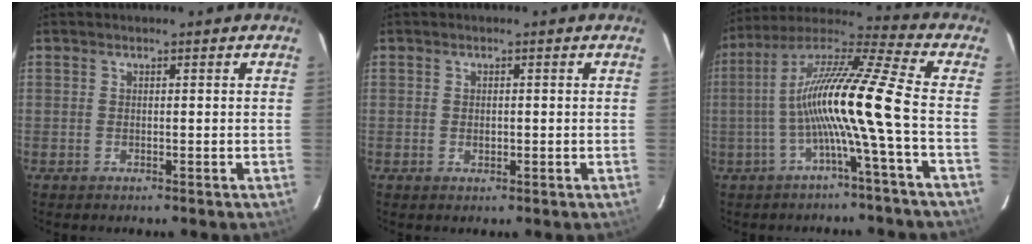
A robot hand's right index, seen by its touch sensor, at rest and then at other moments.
{"total": 1.3, "force": [-0.1, 1.0, 0.8], "torque": [-0.012, 0.003, -0.001]}
{"total": 14.5, "force": [-3.4, -1.7, 14.0], "torque": [-0.249, 0.007, -0.068]}